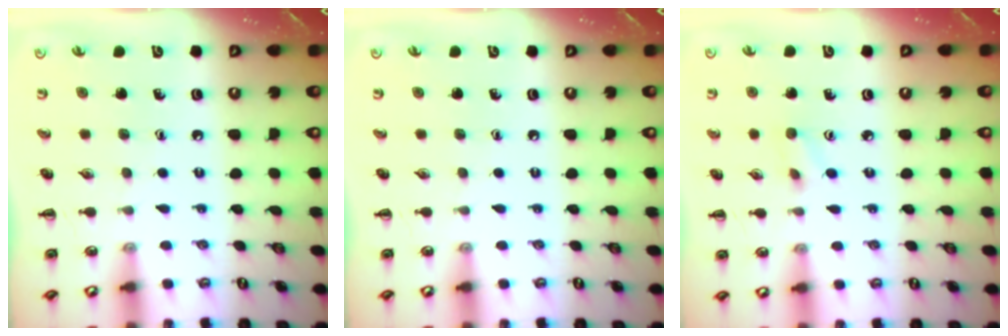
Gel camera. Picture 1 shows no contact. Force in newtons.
{"total": 0.0}
{"total": 2.8, "press": 2.7, "slide": 0.9}